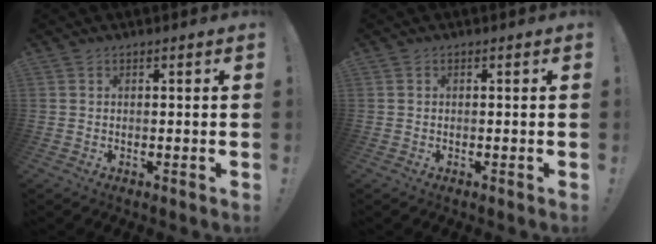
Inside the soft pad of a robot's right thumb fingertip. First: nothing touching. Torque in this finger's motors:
{"motor_torque": [0.06, -0.13, -0.07, 0.17, 0.04]}